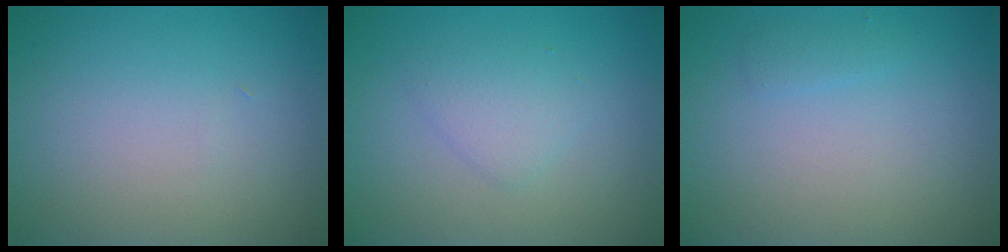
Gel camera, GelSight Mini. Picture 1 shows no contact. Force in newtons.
{"total": 1.9, "press": 1.9, "slide": 0.2}
{"total": 0.7, "press": 0.7, "slide": 0.1}